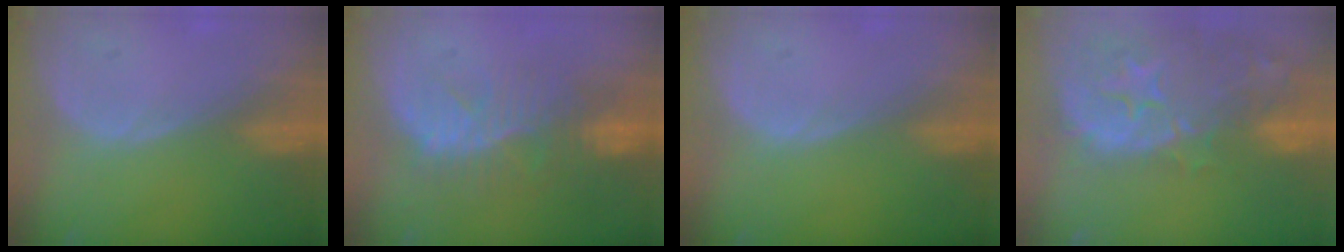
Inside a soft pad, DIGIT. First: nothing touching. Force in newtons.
{"total": 10.4, "press": 8.9, "slide": 5.4}
{"total": 0.0}
{"total": 15.2, "press": 12.0, "slide": 9.3}